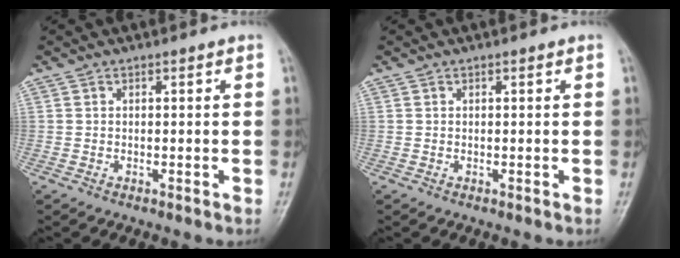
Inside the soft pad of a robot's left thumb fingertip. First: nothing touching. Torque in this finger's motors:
{"motor_torque": [-0.18, -0.15, -0.04, 0.04, 0.00]}